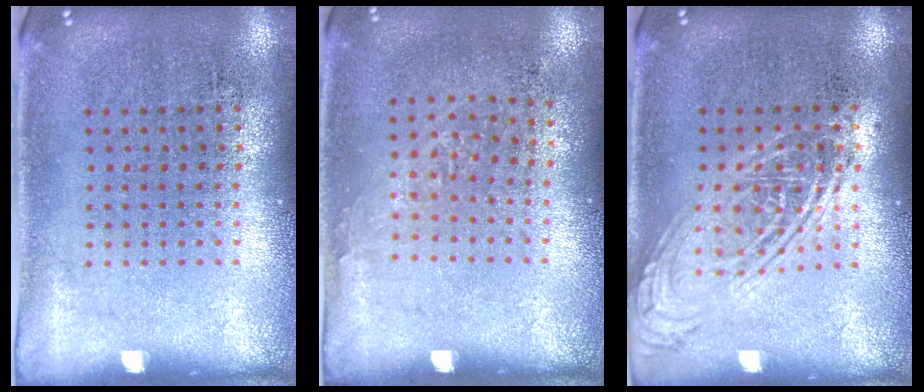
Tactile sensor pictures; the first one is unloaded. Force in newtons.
{"total": 0.8, "press": 0.6, "slide": 0.6}
{"total": 2.4, "press": 2.4, "slide": 0.2}